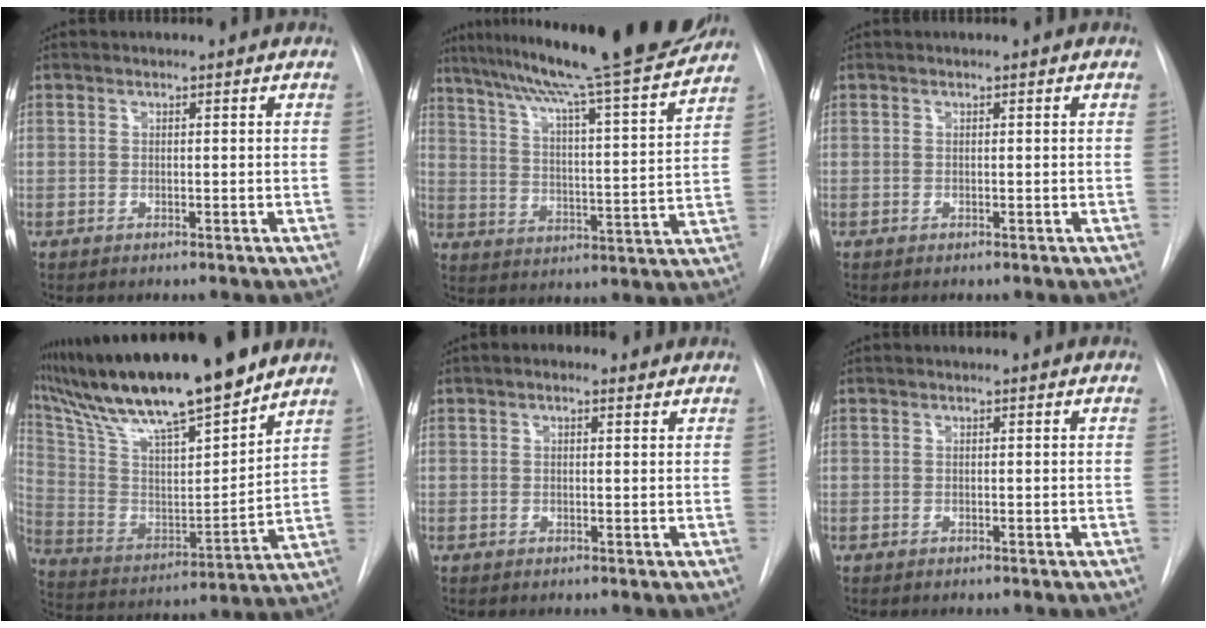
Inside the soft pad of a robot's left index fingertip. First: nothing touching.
{"total": 23.2, "force": [19.9, -0.3, 11.9], "torque": [-0.193, -0.024, 0.288]}
{"total": 0.0}
{"total": 22.0, "force": [18.1, 1.8, 12.3], "torque": [-0.222, 0.004, 0.321]}
{"total": 2.0, "force": [1.2, 1.0, 1.2], "torque": [-0.025, 0.014, 0.014]}
{"total": 0.0}